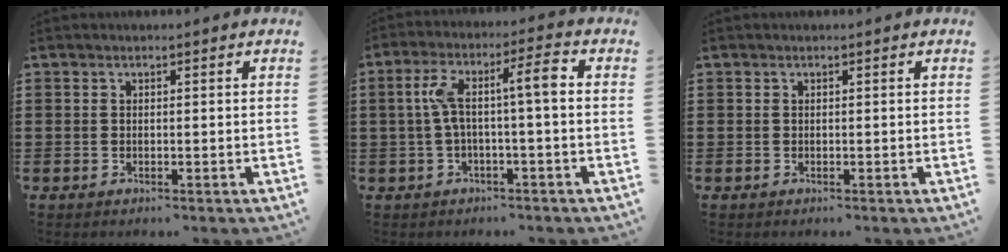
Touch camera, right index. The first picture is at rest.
{"total": 8.0, "force": [0.4, 1.6, 7.8], "torque": [-0.153, 0.011, -0.002]}
{"total": 0.0}